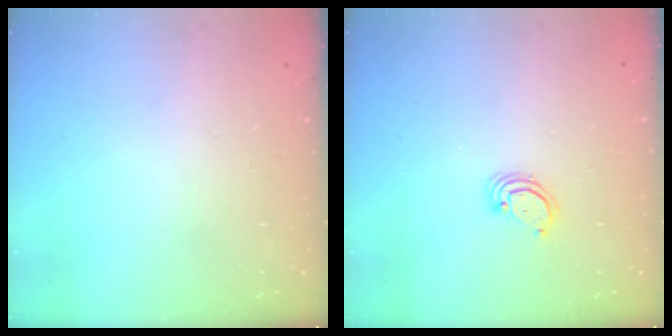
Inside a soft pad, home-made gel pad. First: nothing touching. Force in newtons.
{"total": 3.2, "press": 3.2, "slide": 0.2}